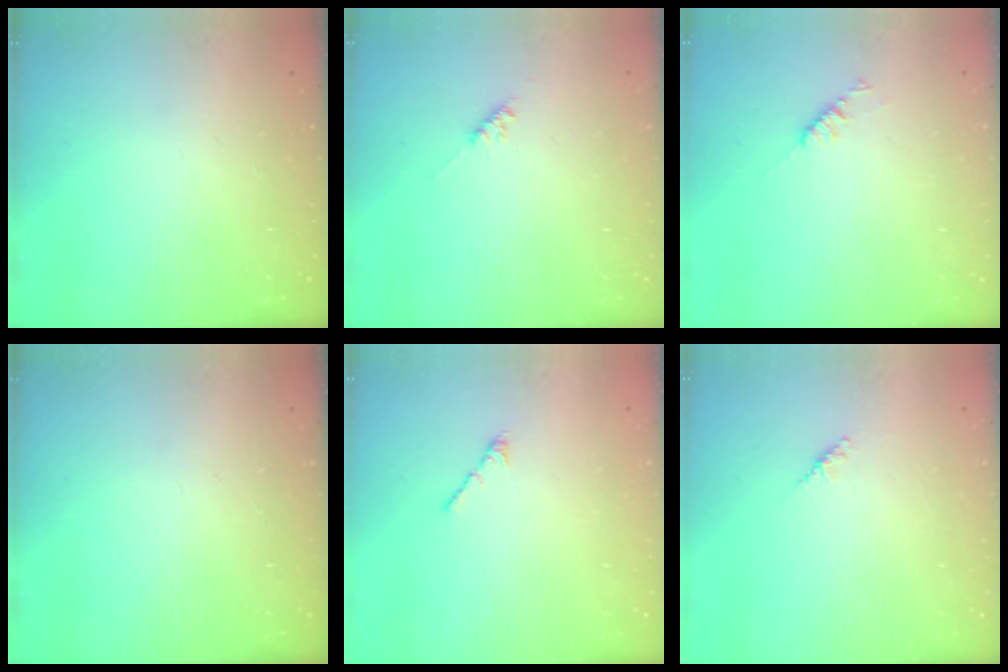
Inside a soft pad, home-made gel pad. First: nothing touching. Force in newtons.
{"total": 4.9, "press": 4.8, "slide": 0.8}
{"total": 3.5, "press": 3.4, "slide": 0.6}
{"total": 0.0}
{"total": 2.7, "press": 2.6, "slide": 0.7}
{"total": 1.8, "press": 1.7, "slide": 0.6}